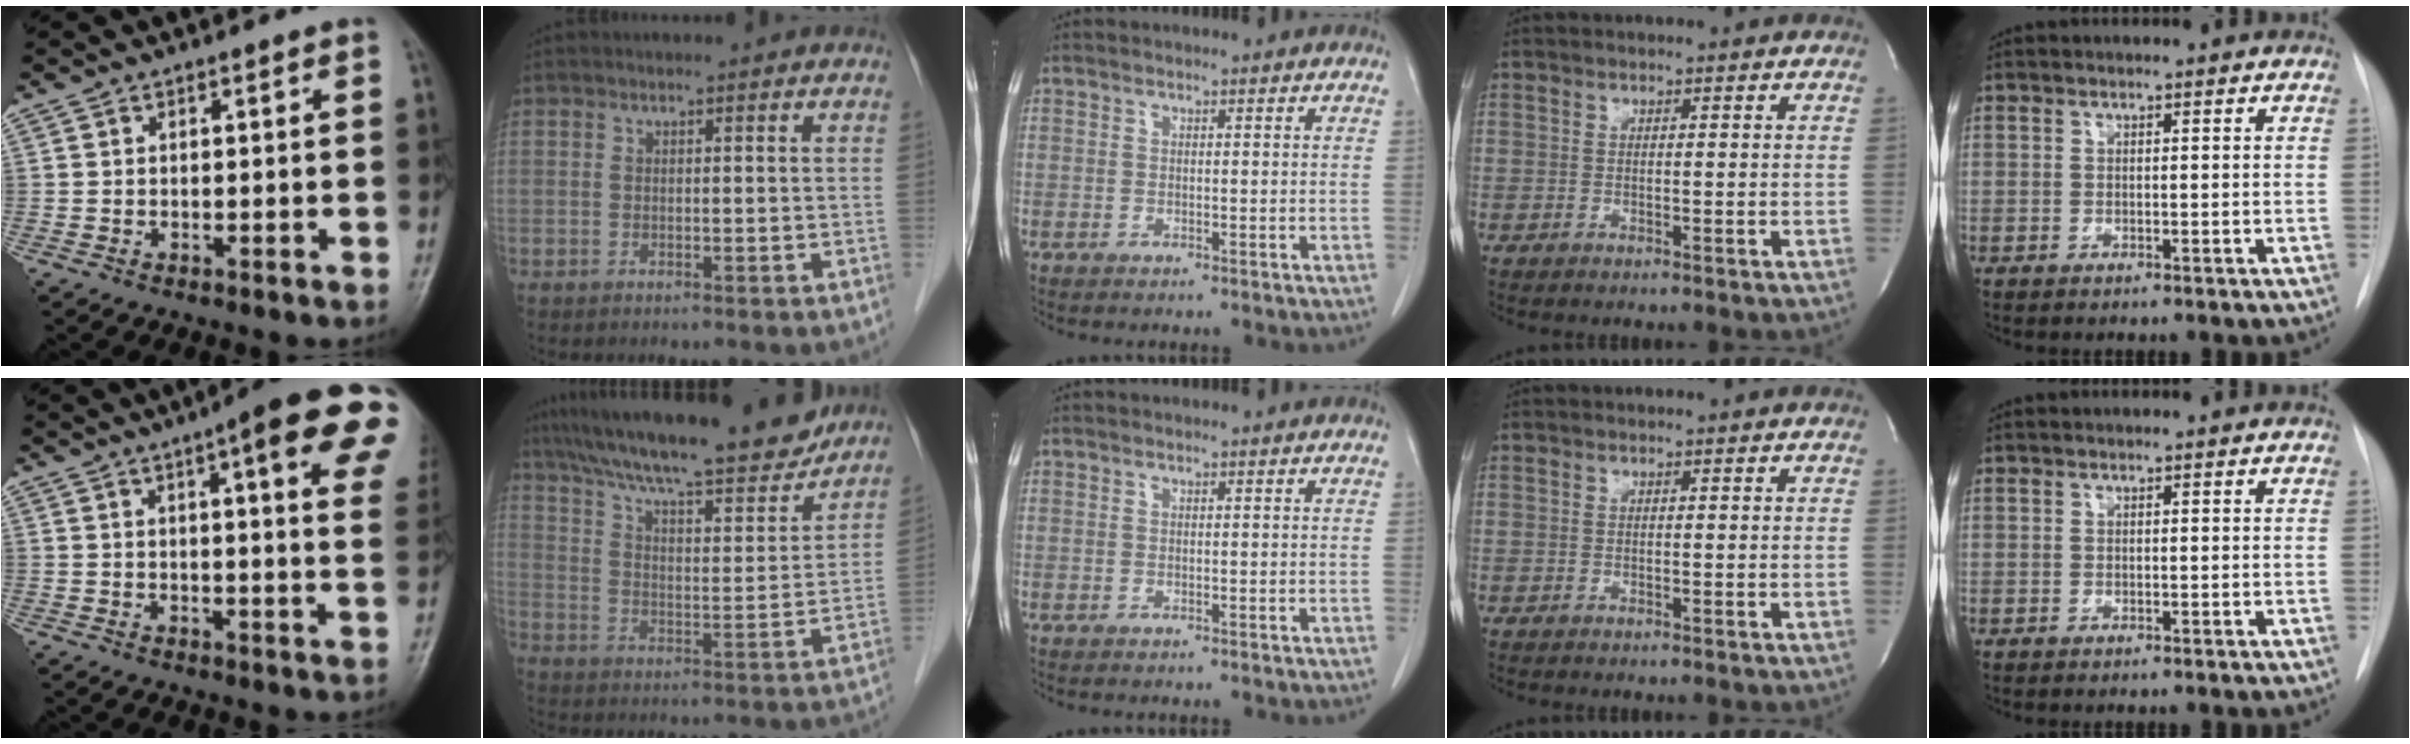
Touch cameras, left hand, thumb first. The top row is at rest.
{"thumb": {"total": 19.2, "force": [8.9, 3.9, 16.5], "torque": [-0.197, -0.016, 0.102]}, "index": {"total": 21.6, "force": [18.4, 3.6, 10.8], "torque": [-0.179, 0.002, 0.268]}}